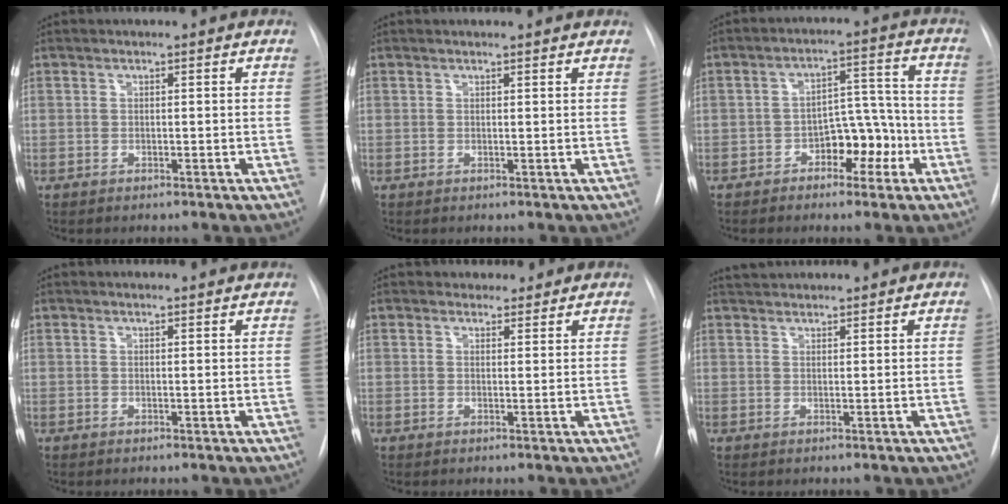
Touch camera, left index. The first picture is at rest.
{"total": 1.8, "force": [1.8, 0.2, 0.3], "torque": [-0.010, 0.006, 0.014]}
{"total": 7.1, "force": [-3.4, 3.9, 4.9], "torque": [-0.066, 0.029, -0.051]}
{"total": 2.9, "force": [2.9, 0.4, 0.4], "torque": [-0.010, 0.005, 0.022]}
{"total": 2.6, "force": [2.2, 1.5, -0.1], "torque": [0.010, 0.002, 0.024]}
{"total": 3.4, "force": [3.3, 0.5, 0.7], "torque": [-0.012, 0.033, 0.057]}